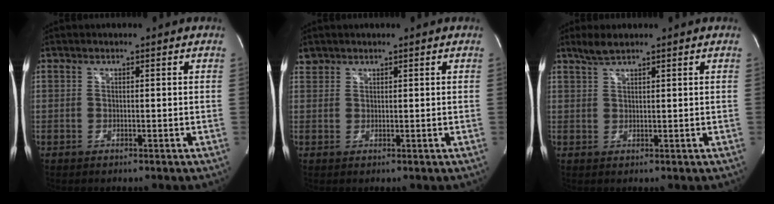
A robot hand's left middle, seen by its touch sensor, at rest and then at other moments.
{"total": 1.4, "force": [1.2, 0.8, -0.1], "torque": [0.005, 0.010, 0.020]}
{"total": 2.5, "force": [2.1, 0.2, 1.3], "torque": [-0.035, 0.006, 0.044]}